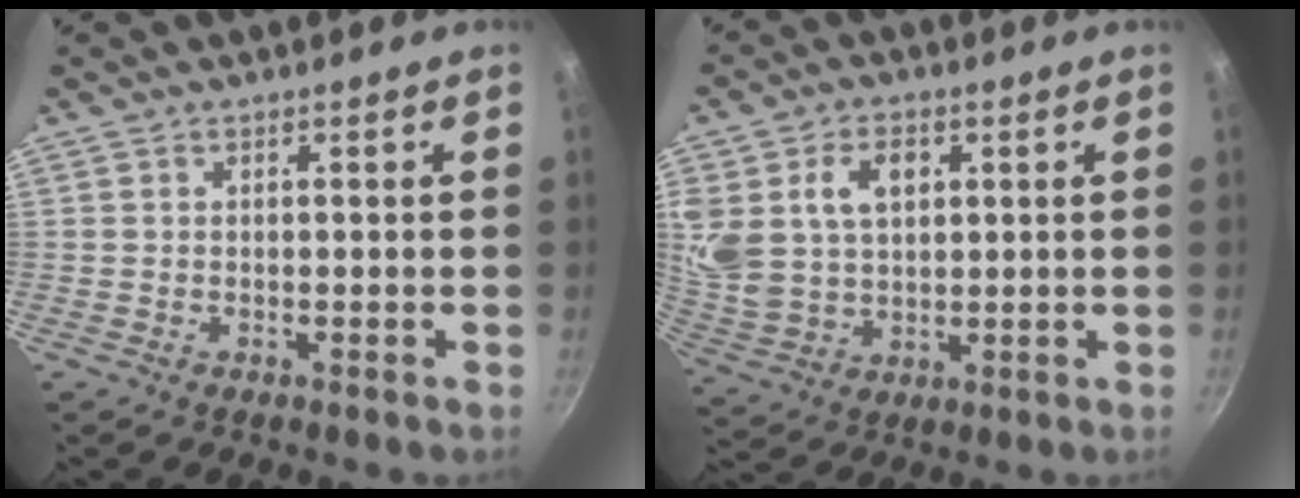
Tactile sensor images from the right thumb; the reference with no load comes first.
{"total": 13.5, "force": [4.0, 9.6, 8.5], "torque": [-0.159, -0.011, 0.083]}